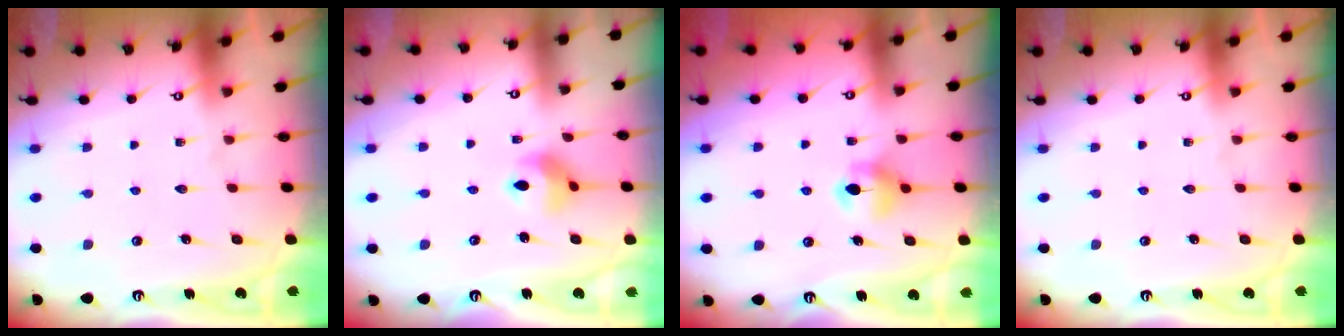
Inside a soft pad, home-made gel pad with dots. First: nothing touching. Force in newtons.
{"total": 8.3, "press": 8.1, "slide": 1.4}
{"total": 6.5, "press": 6.5, "slide": 0.5}
{"total": 0.0}